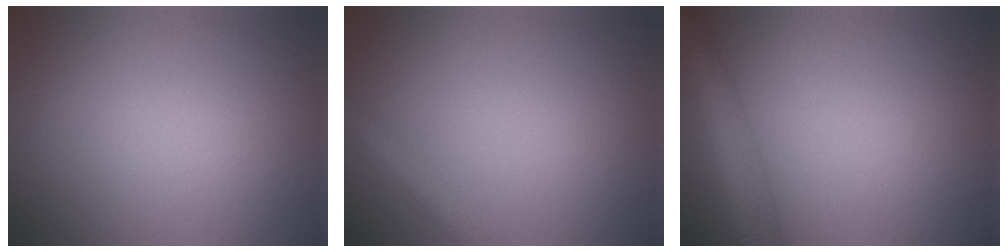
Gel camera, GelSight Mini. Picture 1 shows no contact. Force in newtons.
{"total": 2.7, "press": 2.7, "slide": 0.1}
{"total": 4.9, "press": 4.9, "slide": 0.2}